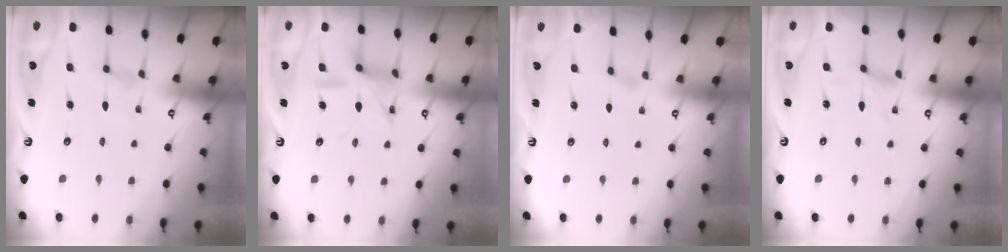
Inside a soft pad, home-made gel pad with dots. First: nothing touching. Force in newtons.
{"total": 14.0, "press": 13.9, "slide": 1.2}
{"total": 0.7, "press": 0.6, "slide": 0.3}
{"total": 0.7, "press": 0.7, "slide": 0.2}